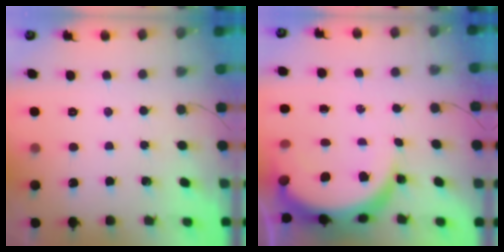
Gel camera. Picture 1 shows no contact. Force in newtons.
{"total": 10.3, "press": 10.2, "slide": 1.0}